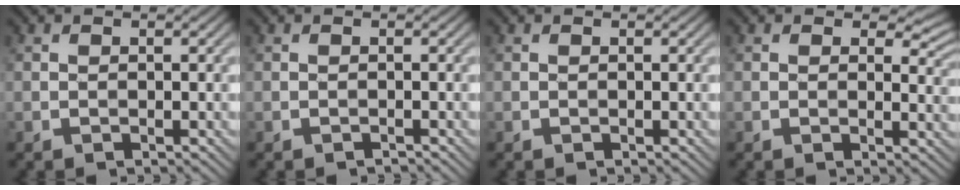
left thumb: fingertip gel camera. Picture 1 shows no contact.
{"total": 0.5, "force": [-0.4, -0.2, -0.2], "torque": [0.003, 0.006, -0.007]}
{"total": 0.0}
{"total": 4.0, "force": [2.0, 2.2, 2.8], "torque": [-0.039, -0.006, 0.027]}